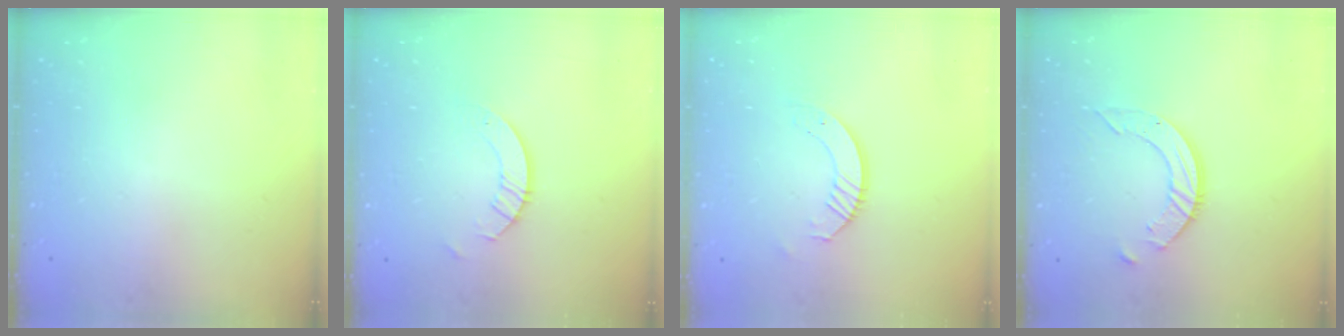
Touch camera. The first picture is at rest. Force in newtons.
{"total": 3.5, "press": 3.5, "slide": 0.3}
{"total": 5.4, "press": 5.4, "slide": 0.5}
{"total": 7.9, "press": 7.8, "slide": 0.7}